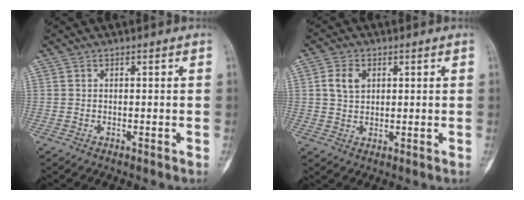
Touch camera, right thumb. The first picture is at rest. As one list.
[{"total": 4.7, "force": [1.4, 3.3, 3.0], "torque": [-0.047, -0.002, 0.025]}]